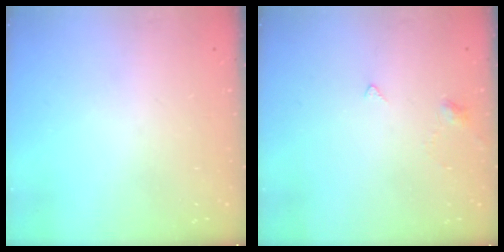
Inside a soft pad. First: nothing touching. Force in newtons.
{"total": 2.4, "press": 2.4, "slide": 0.5}